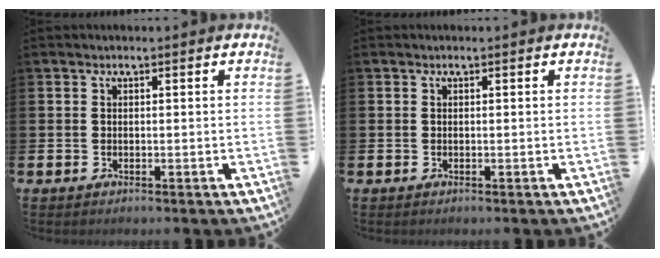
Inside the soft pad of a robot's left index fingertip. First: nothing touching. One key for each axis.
{"total": 0.0}